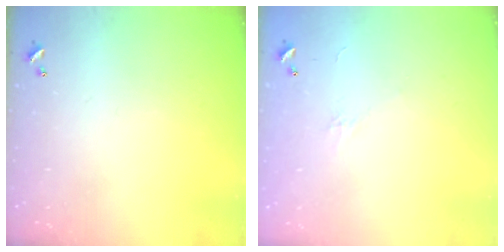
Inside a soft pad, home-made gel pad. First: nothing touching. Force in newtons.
{"total": 5.6, "press": 5.5, "slide": 0.9}